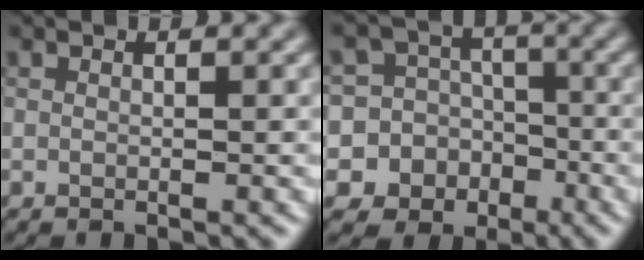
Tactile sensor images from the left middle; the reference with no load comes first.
{"total": 11.7, "force": [-4.8, 10.4, 1.8], "torque": [-0.048, -0.002, -0.086]}